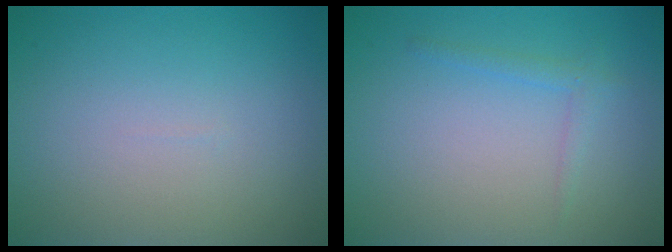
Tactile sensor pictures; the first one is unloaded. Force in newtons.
{"total": 1.2, "press": 1.2, "slide": 0.1}